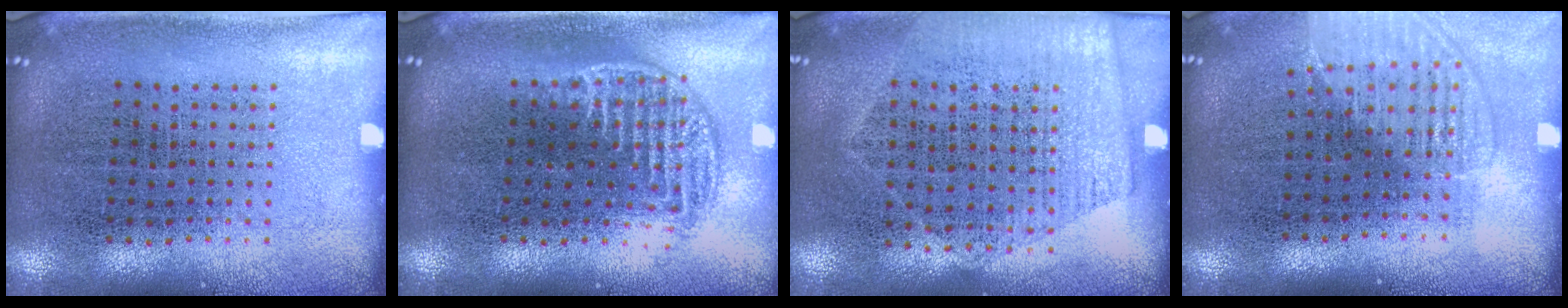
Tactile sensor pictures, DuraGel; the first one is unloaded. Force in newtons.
{"total": 1.1, "press": 1.0, "slide": 0.5}
{"total": 1.4, "press": 1.1, "slide": 0.7}
{"total": 1.5, "press": 1.3, "slide": 0.6}